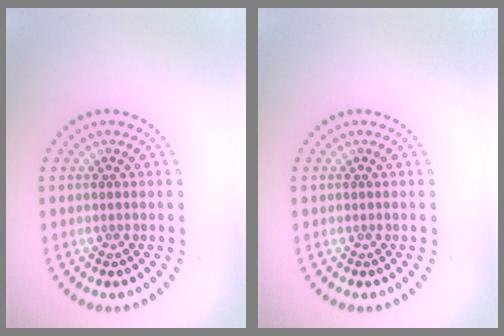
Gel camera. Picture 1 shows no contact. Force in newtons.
{"total": 0.0}